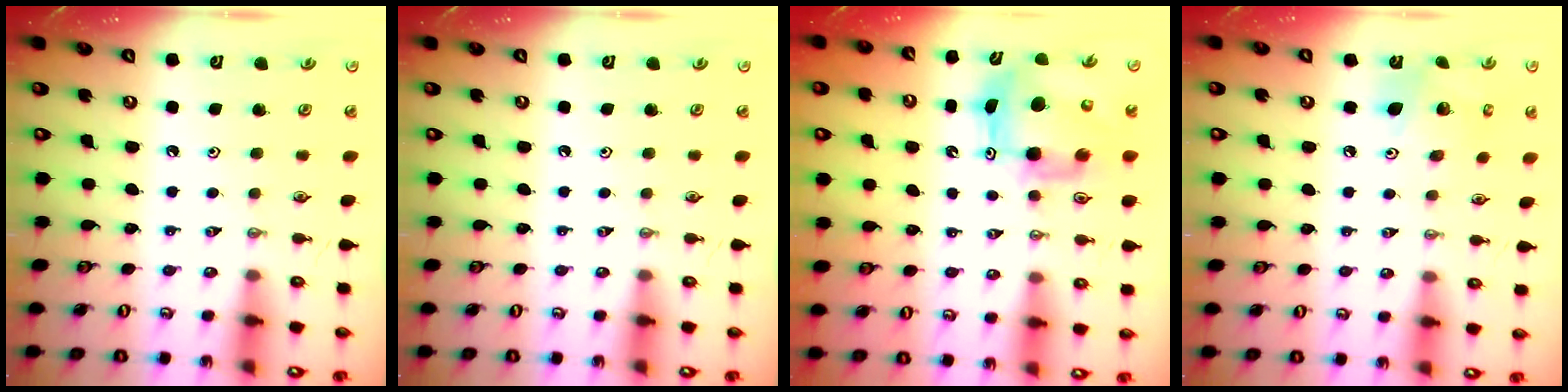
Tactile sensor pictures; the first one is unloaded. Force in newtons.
{"total": 0.0}
{"total": 8.8, "press": 8.7, "slide": 1.0}
{"total": 8.9, "press": 8.9, "slide": 0.8}